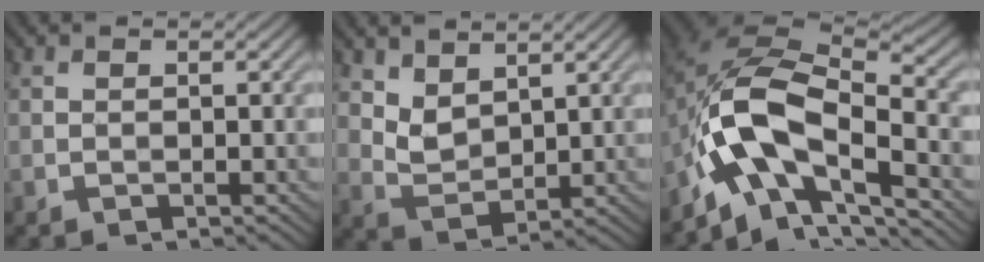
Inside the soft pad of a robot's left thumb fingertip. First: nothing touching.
{"total": 4.1, "force": [2.8, 2.2, 2.0], "torque": [-0.052, -0.007, 0.062]}
{"total": 13.0, "force": [-5.3, 6.5, 9.9], "torque": [-0.190, -0.009, -0.108]}